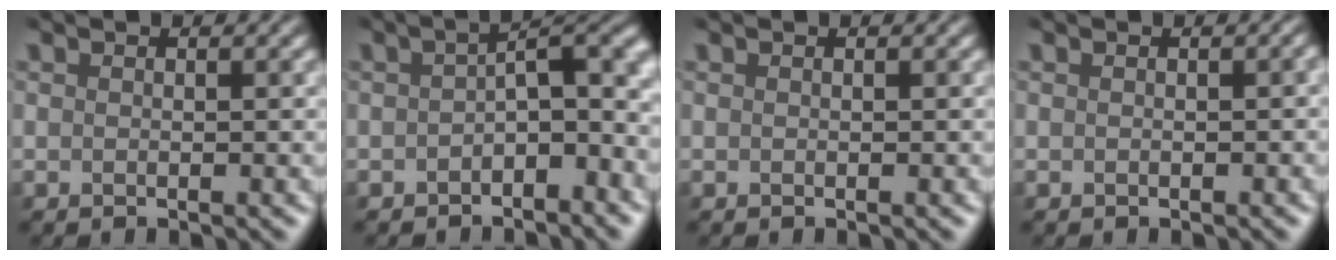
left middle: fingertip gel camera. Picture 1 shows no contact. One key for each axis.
{"total": 4.1, "fx": -1.8, "fy": 1.6, "fz": 3.3, "tx": -0.039, "ty": 0.011, "tz": -0.039}
{"total": 0.0}
{"total": 1.1, "fx": -0.4, "fy": 0.5, "fz": 0.9, "tx": -0.005, "ty": 0.008, "tz": -0.009}